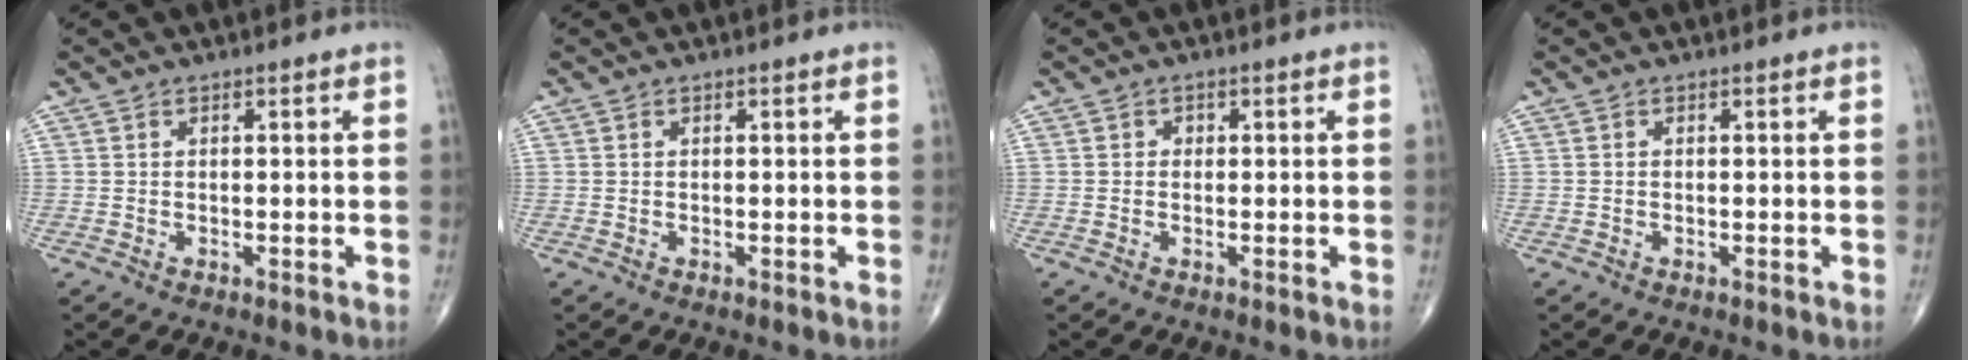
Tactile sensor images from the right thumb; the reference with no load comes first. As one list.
[{"total": 0.0}, {"total": 0.8, "force": [0.0, 0.8, 0.3], "torque": [0.003, 0.002, -0.002]}, {"total": 0.0}]